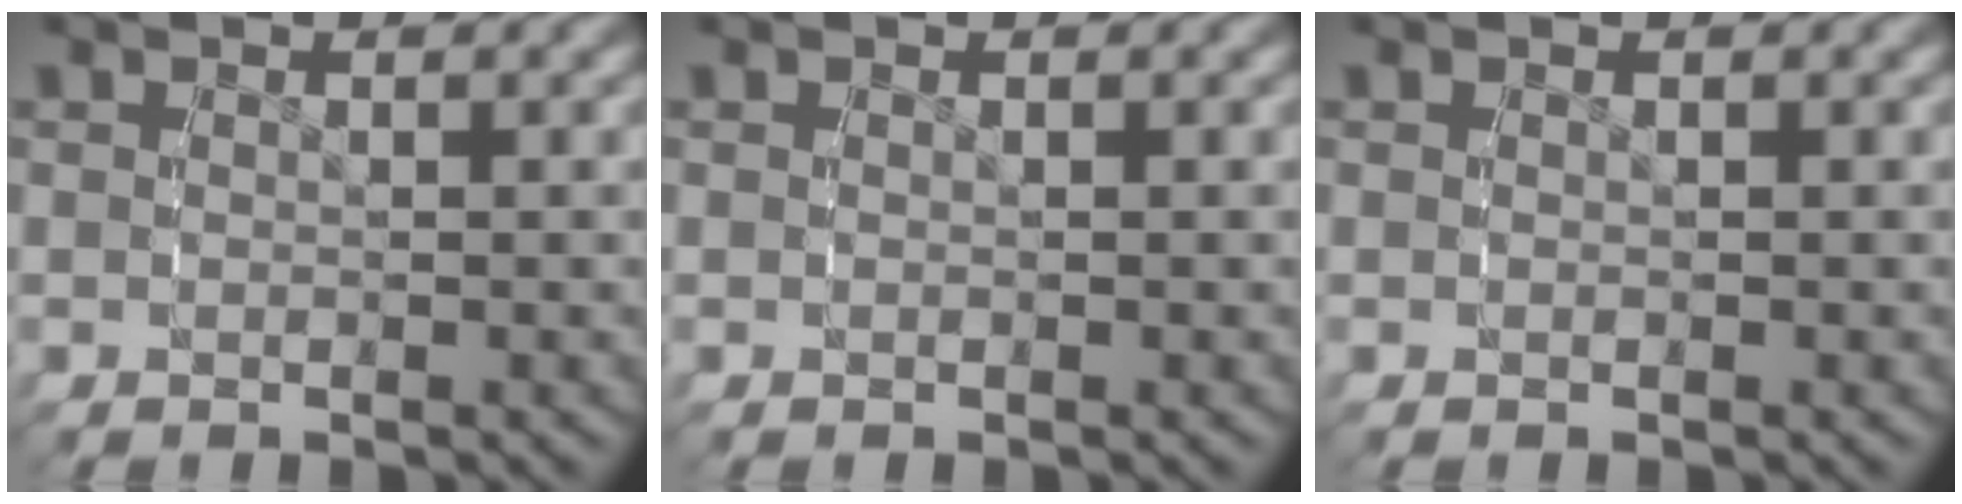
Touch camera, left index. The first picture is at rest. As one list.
[{"total": 0.0}, {"total": 0.0}]